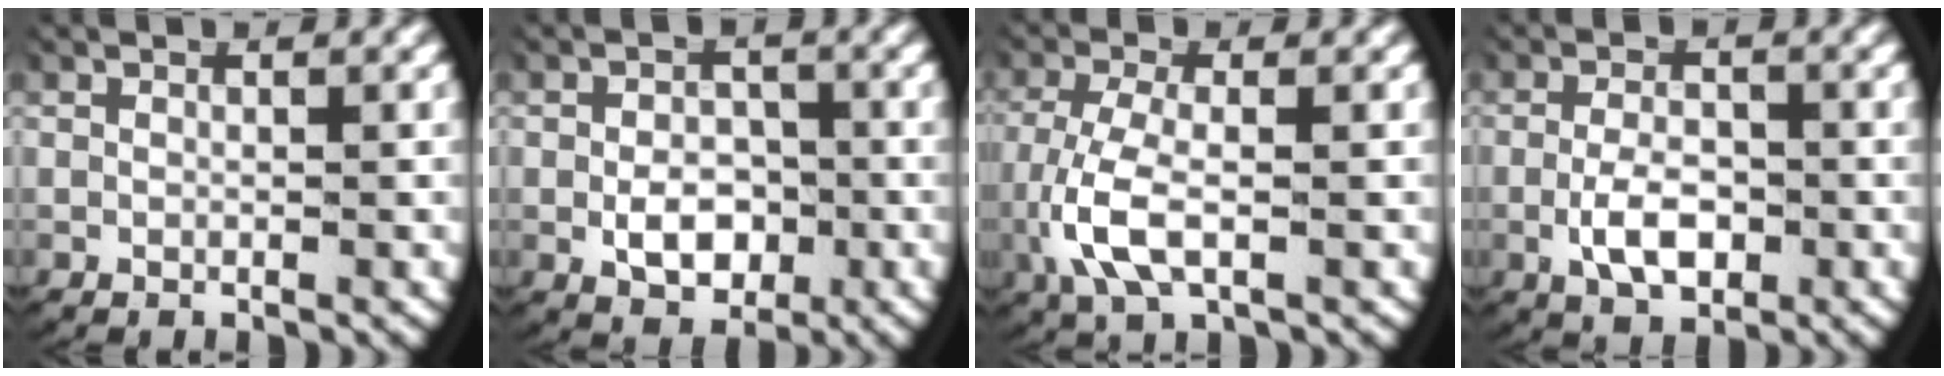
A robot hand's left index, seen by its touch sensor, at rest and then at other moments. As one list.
[{"total": 4.0, "force": [-1.1, 2.9, 2.5], "torque": [-0.039, -0.018, -0.010]}, {"total": 5.0, "force": [-1.1, 2.6, 4.2], "torque": [-0.123, -0.021, -0.006]}, {"total": 3.9, "force": [-1.2, 2.3, 3.0], "torque": [-0.058, -0.013, -0.015]}]